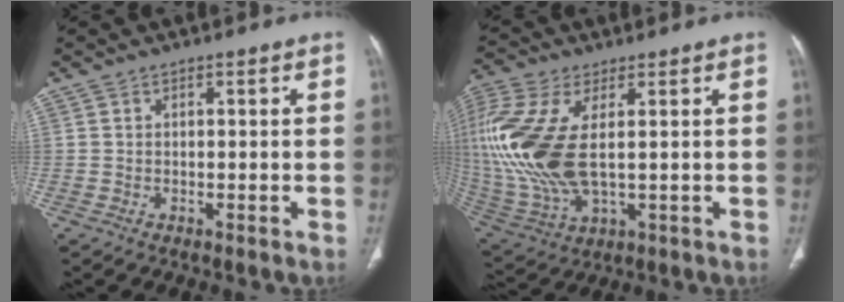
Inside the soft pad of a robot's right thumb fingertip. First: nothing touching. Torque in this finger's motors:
{"motor_torque": [-1.24, 2.38, 2.11, 0.66, 0.65]}